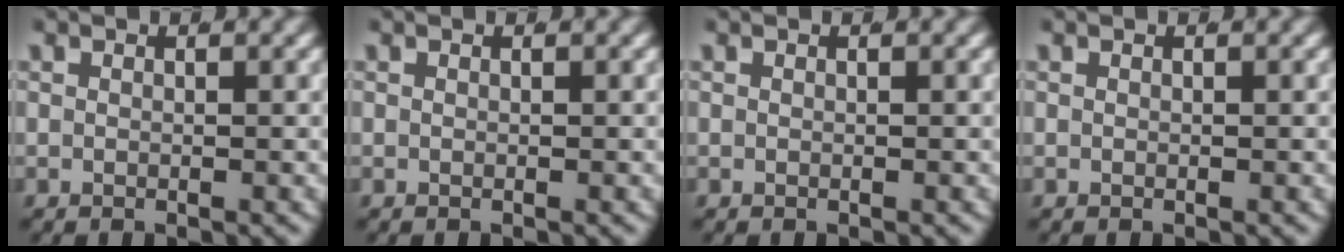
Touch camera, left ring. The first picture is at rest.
{"total": 0.0}
{"total": 0.0}
{"total": 0.0}